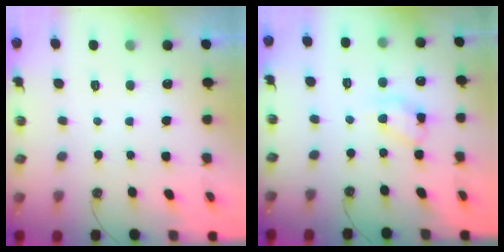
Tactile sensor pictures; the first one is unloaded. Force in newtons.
{"total": 9.9, "press": 9.9, "slide": 0.4}